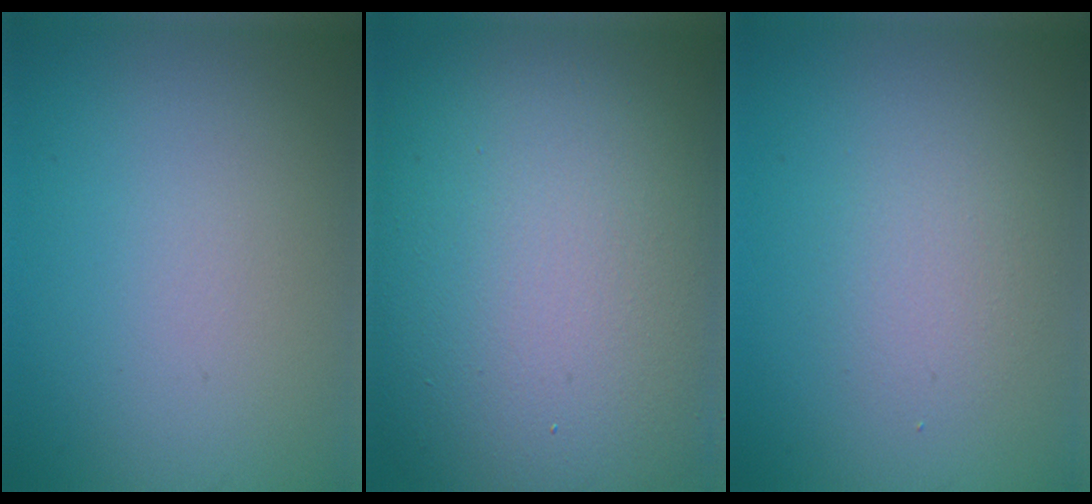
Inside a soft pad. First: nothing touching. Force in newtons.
{"total": 18.1, "press": 18.1, "slide": 1.0}
{"total": 2.0, "press": 2.0, "slide": 0.1}